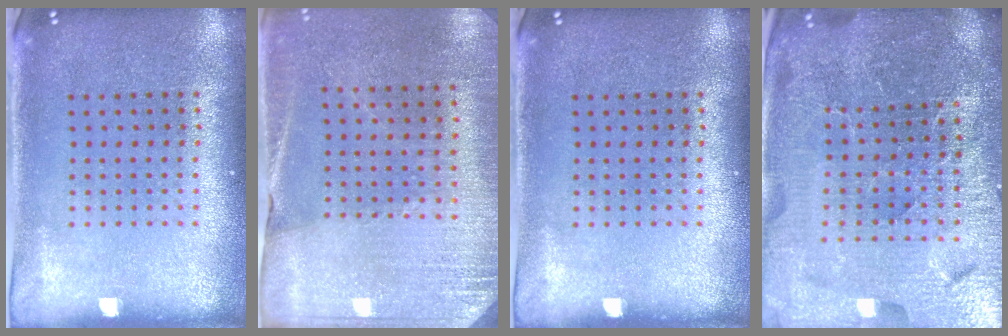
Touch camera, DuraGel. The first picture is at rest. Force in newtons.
{"total": 2.6, "press": 2.5, "slide": 0.6}
{"total": 0.0}
{"total": 5.8, "press": 5.3, "slide": 2.5}